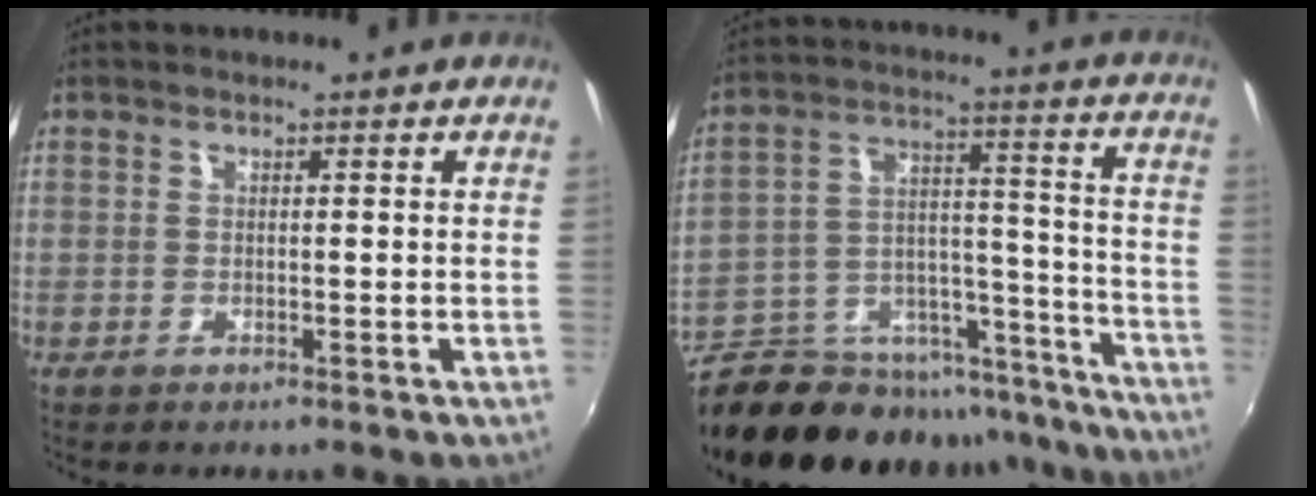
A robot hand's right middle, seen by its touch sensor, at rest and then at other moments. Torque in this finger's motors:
{"motor_torque": [1.03, -1.11, 0.13, 0.13]}